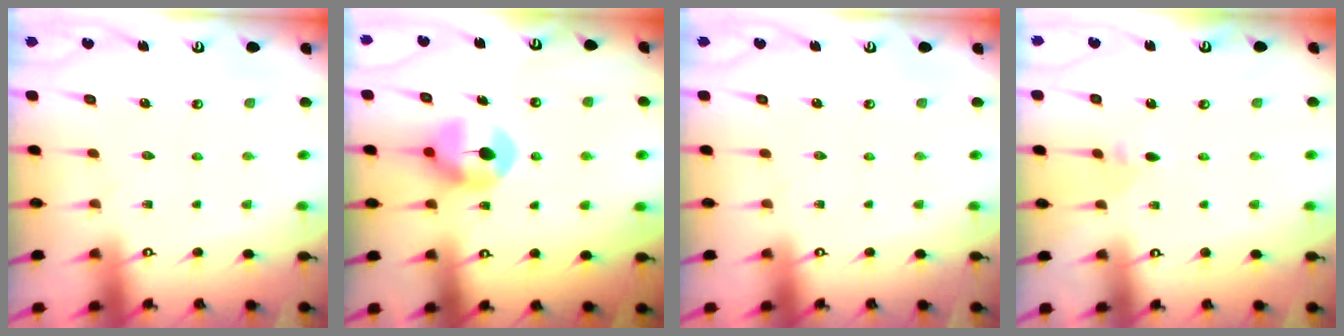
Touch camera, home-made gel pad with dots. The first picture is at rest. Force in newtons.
{"total": 8.4, "press": 8.3, "slide": 1.2}
{"total": 0.0}
{"total": 2.8, "press": 2.7, "slide": 0.8}